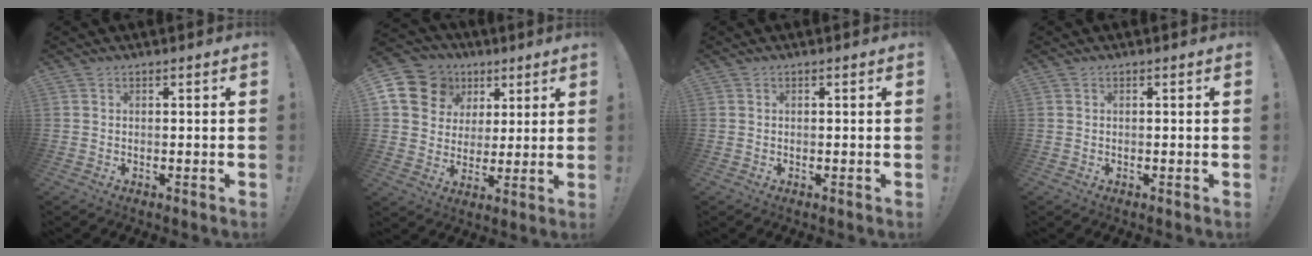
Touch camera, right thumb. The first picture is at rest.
{"total": 13.0, "force": [5.7, 10.9, 4.2], "torque": [-0.067, -0.028, 0.122]}
{"total": 0.0}
{"total": 0.0}